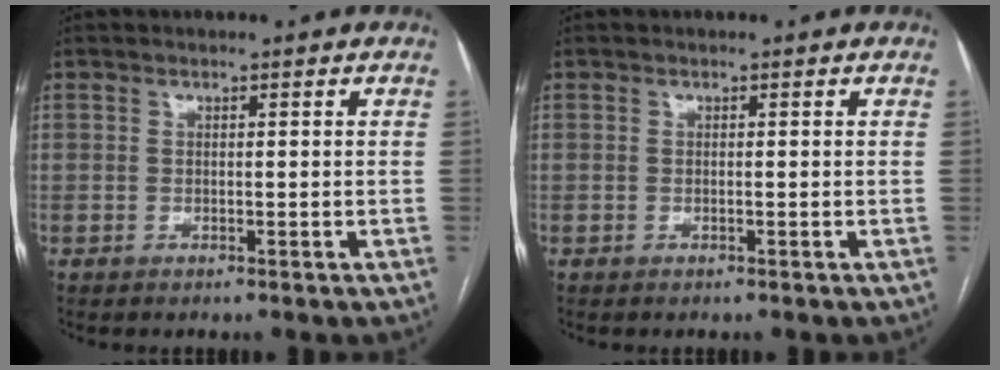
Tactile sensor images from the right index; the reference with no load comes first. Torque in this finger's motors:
{"motor_torque": [0.13, 0.11, 0.05, 0.00]}